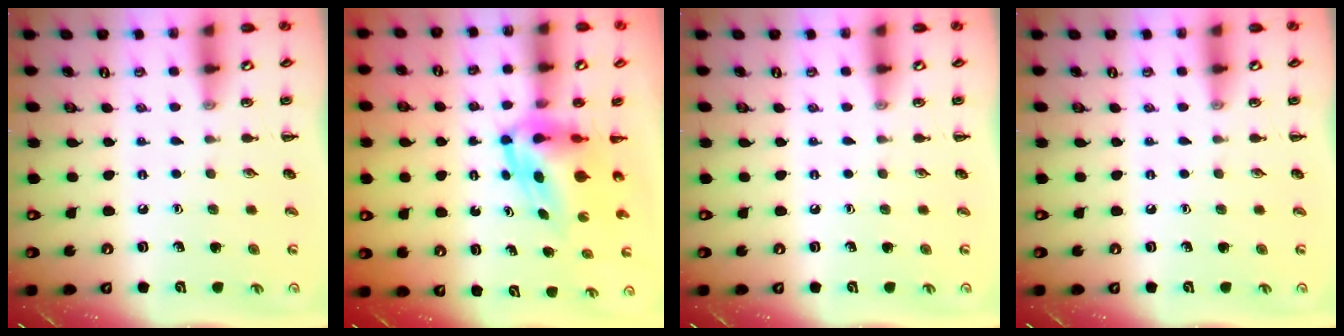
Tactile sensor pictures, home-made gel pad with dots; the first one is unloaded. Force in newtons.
{"total": 5.1, "press": 5.0, "slide": 1.1}
{"total": 0.0}
{"total": 0.0}